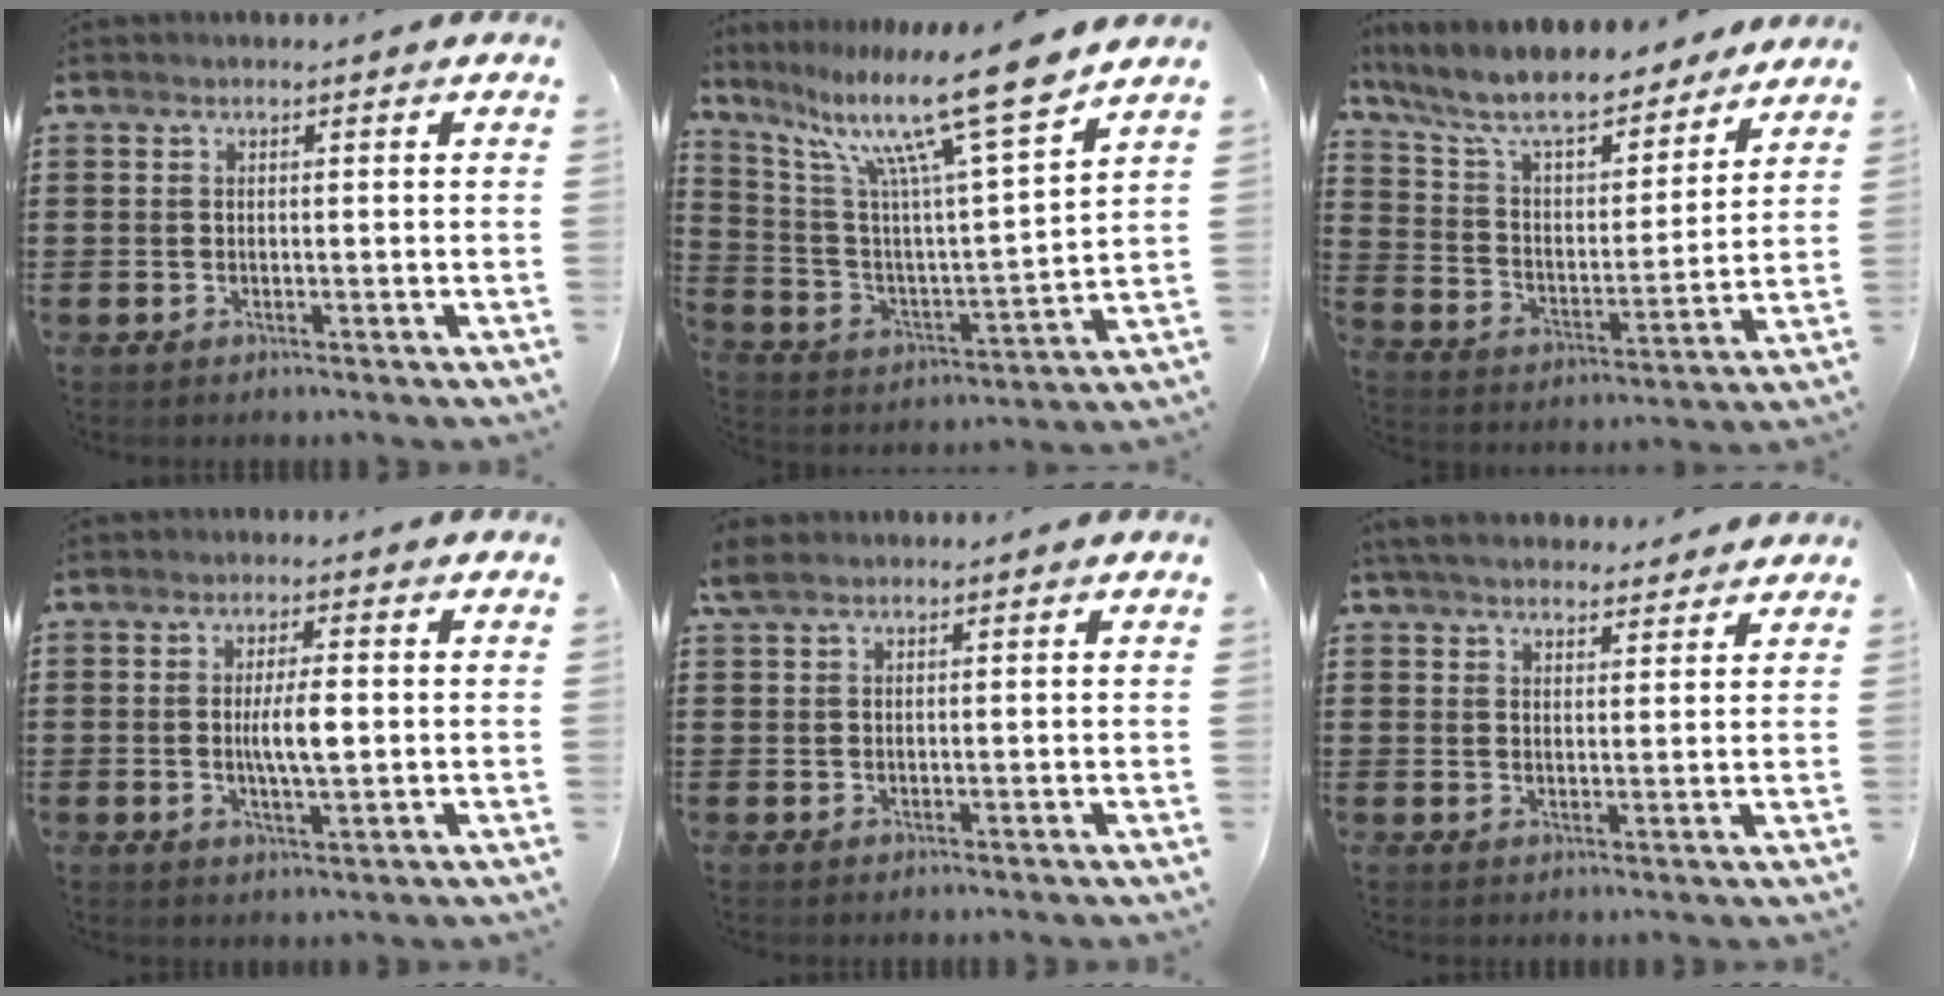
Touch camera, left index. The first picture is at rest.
{"total": 14.5, "force": [10.7, 0.3, 9.7], "torque": [-0.204, -0.064, 0.170]}
{"total": 9.6, "force": [8.6, 1.6, 4.1], "torque": [-0.115, -0.051, 0.149]}
{"total": 5.2, "force": [0.1, 1.3, 5.0], "torque": [-0.097, 0.000, -0.003]}
{"total": 1.9, "force": [1.3, 0.7, 1.2], "torque": [-0.028, 0.004, 0.025]}
{"total": 4.6, "force": [4.3, 1.1, 1.4], "torque": [-0.040, -0.007, 0.081]}